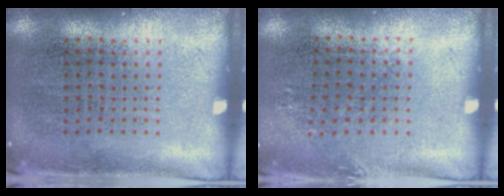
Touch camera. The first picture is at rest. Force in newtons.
{"total": 0.8, "press": 0.7, "slide": 0.3}